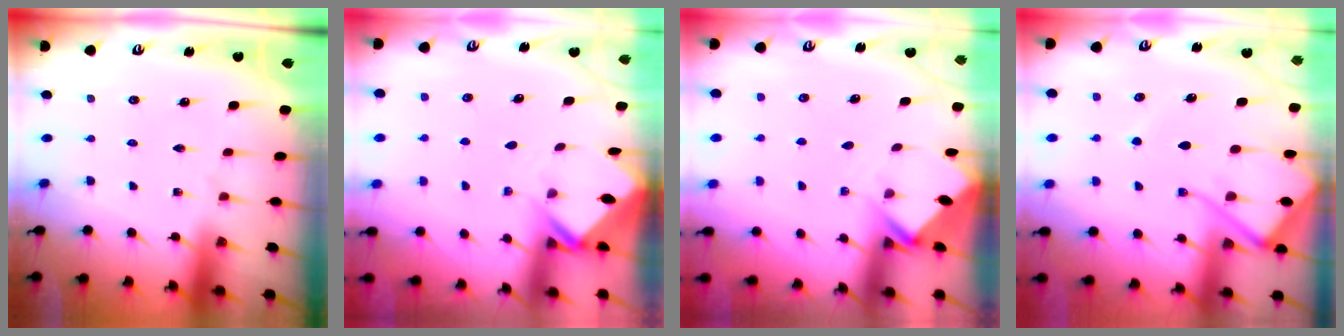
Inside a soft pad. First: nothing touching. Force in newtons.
{"total": 2.3, "press": 2.3, "slide": 0.1}
{"total": 2.5, "press": 2.5, "slide": 0.2}
{"total": 10.4, "press": 10.3, "slide": 1.2}